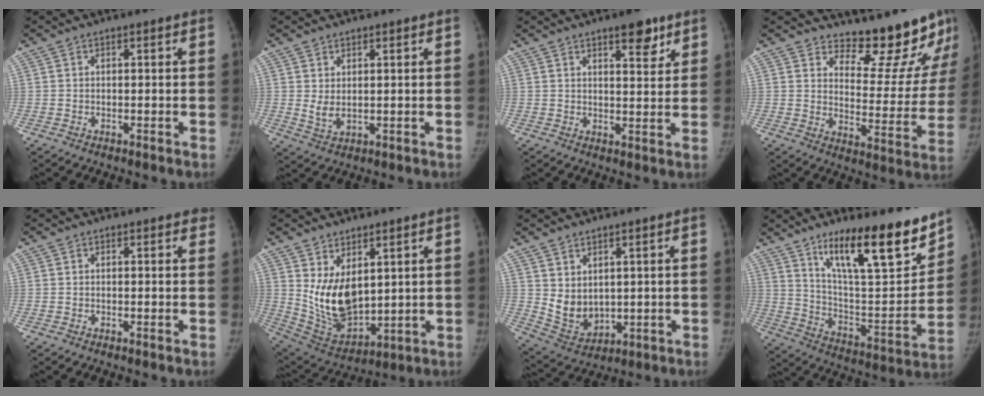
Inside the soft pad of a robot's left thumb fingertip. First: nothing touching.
{"total": 3.1, "force": [0.9, 1.5, 2.6], "torque": [-0.045, -0.012, 0.025]}
{"total": 6.3, "force": [4.0, 2.2, 4.3], "torque": [-0.042, -0.023, 0.054]}
{"total": 15.5, "force": [14.3, 4.7, 3.7], "torque": [0.007, -0.139, 0.183]}
{"total": 1.1, "force": [0.8, 0.5, 0.5], "torque": [0.002, -0.001, 0.004]}
{"total": 12.3, "force": [3.5, 7.0, 9.6], "torque": [-0.146, -0.033, 0.093]}
{"total": 7.3, "force": [1.9, 5.0, 4.9], "torque": [-0.064, -0.023, 0.061]}
{"total": 22.6, "force": [15.3, 5.4, 15.7], "torque": [-0.210, -0.088, 0.257]}